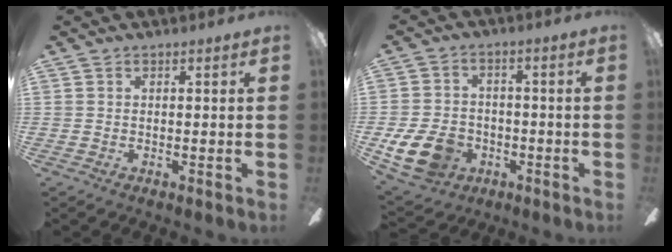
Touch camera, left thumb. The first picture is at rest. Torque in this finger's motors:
{"motor_torque": [0.46, 2.59, 0.39, -0.29, 0.10]}